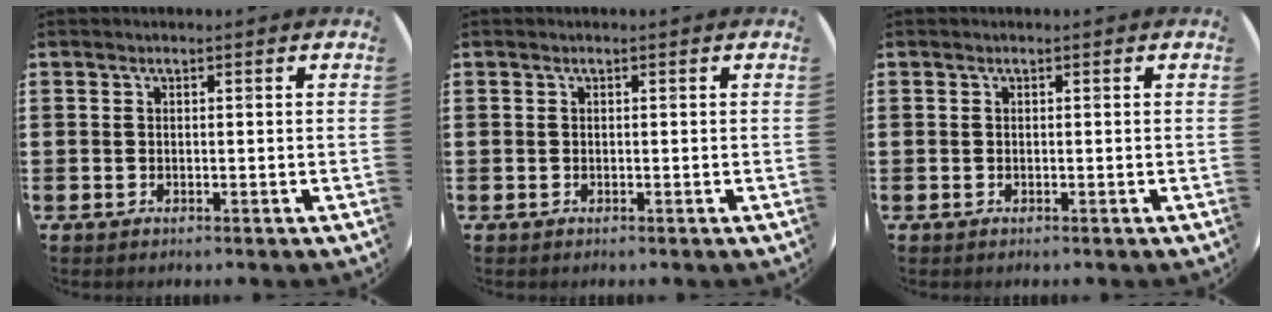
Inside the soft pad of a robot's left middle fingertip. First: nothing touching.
{"total": 0.0}
{"total": 0.0}